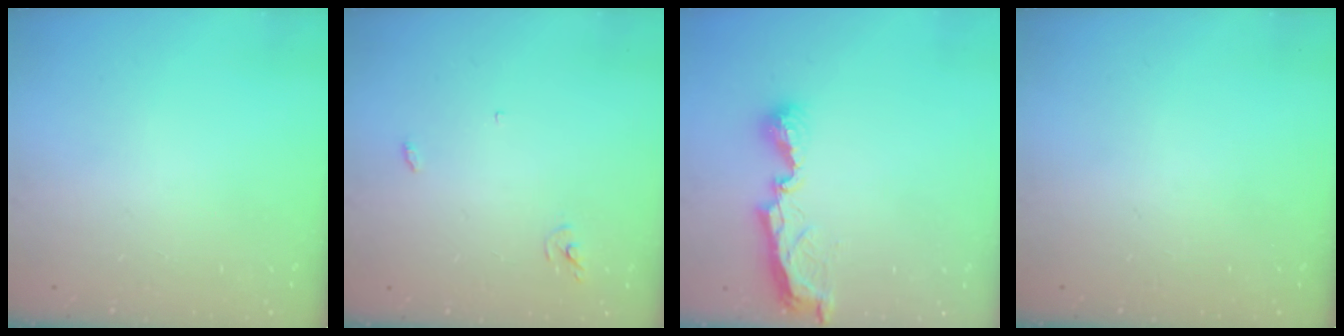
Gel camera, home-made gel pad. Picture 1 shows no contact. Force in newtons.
{"total": 3.0, "press": 3.0, "slide": 0.2}
{"total": 7.7, "press": 7.6, "slide": 0.7}
{"total": 0.0}